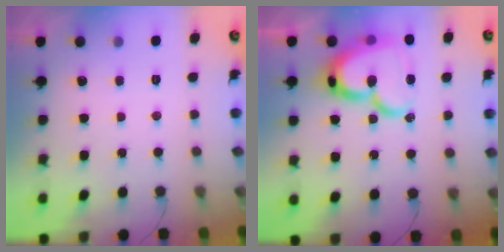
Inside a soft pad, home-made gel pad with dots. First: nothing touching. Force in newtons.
{"total": 22.2, "press": 22.0, "slide": 2.6}